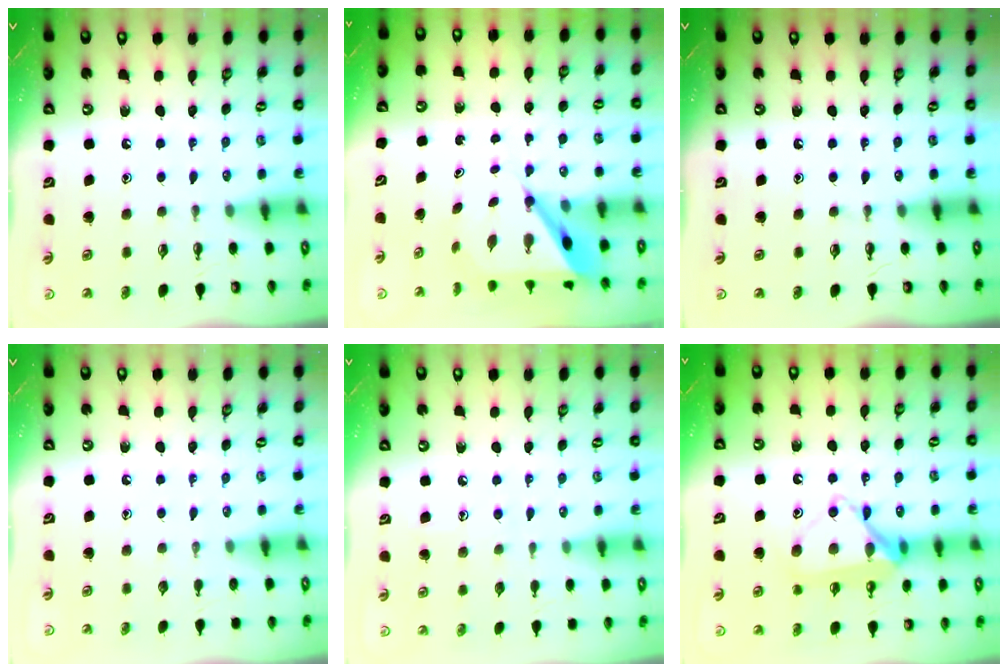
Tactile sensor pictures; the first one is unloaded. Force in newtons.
{"total": 6.7, "press": 6.7, "slide": 0.7}
{"total": 0.0}
{"total": 0.0}
{"total": 5.5, "press": 5.4, "slide": 0.5}
{"total": 15.3, "press": 15.3, "slide": 0.8}